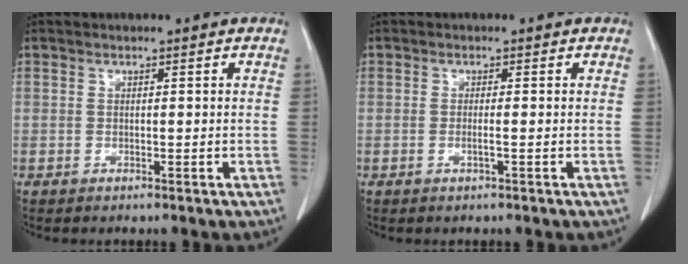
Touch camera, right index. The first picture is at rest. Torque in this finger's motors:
{"motor_torque": [-0.24, 0.09, -0.08, -0.01]}